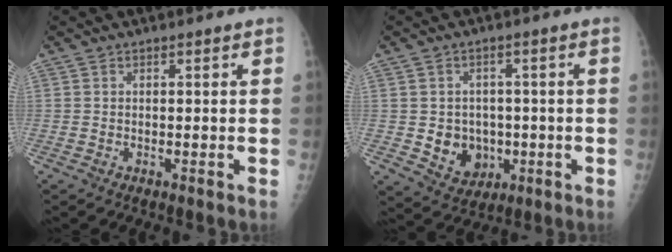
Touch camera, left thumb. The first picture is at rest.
{"total": 7.4, "force": [-1.1, 6.4, 3.5], "torque": [-0.019, 0.003, -0.002]}